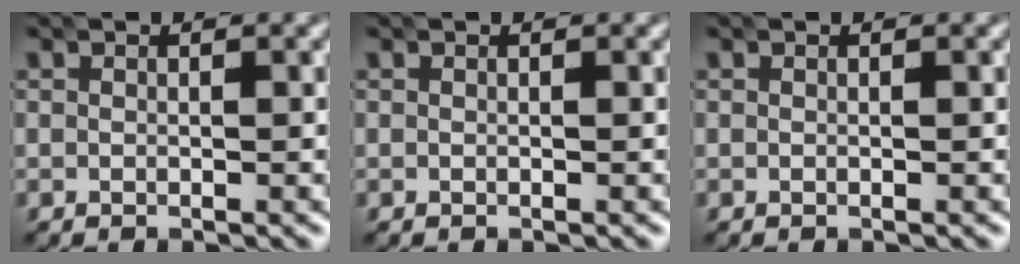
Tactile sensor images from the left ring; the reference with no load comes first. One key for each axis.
{"total": 0.0}
{"total": 0.0}